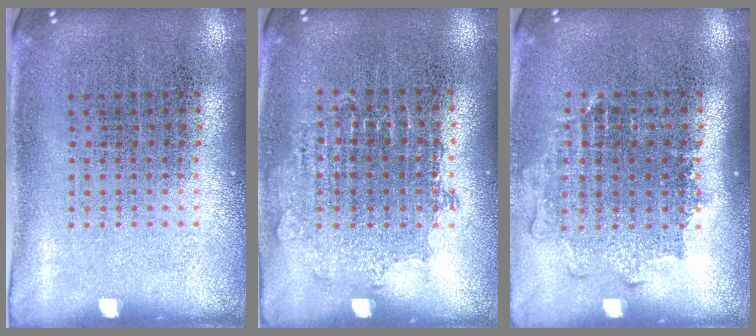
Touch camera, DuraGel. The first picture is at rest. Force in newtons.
{"total": 0.8, "press": 0.8, "slide": 0.2}
{"total": 1.1, "press": 1.0, "slide": 0.5}